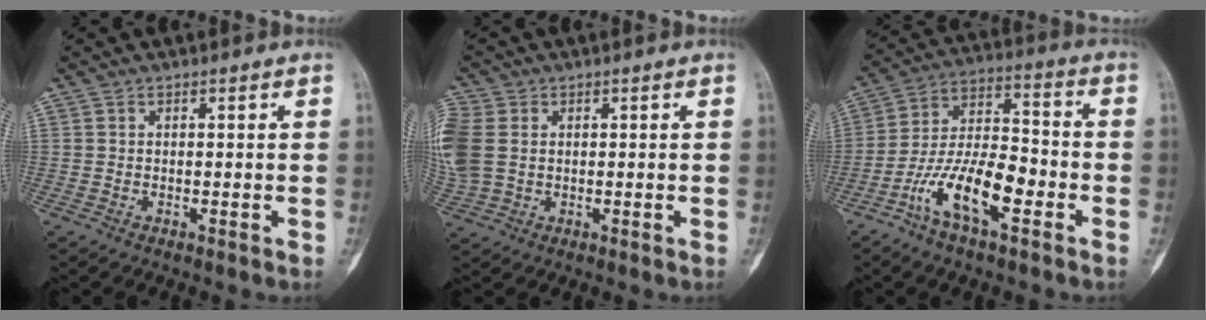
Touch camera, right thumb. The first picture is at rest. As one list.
[{"total": 10.5, "force": [1.2, 8.0, 6.7], "torque": [-0.191, 0.007, 0.030]}, {"total": 14.4, "force": [-6.3, 5.7, 11.6], "torque": [-0.211, 0.048, -0.118]}]